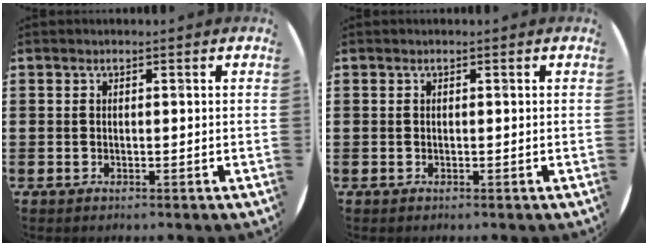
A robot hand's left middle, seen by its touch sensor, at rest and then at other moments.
{"total": 0.0}